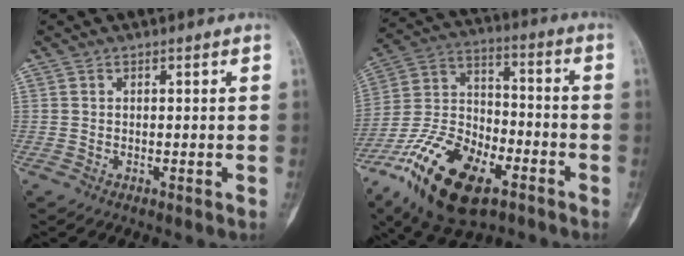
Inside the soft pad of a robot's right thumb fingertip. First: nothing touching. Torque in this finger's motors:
{"motor_torque": [0.89, -0.07, 1.62, -1.16, 0.14]}